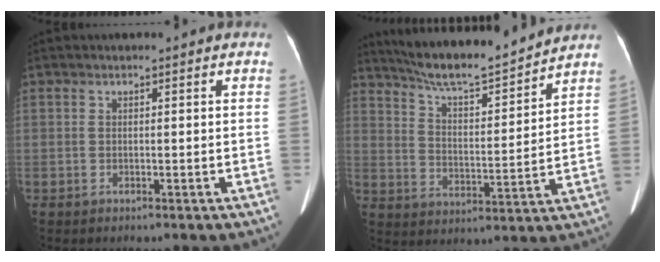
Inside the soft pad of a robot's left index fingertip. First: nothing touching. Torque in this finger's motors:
{"motor_torque": [0.23, -0.70, 0.26, 0.07]}